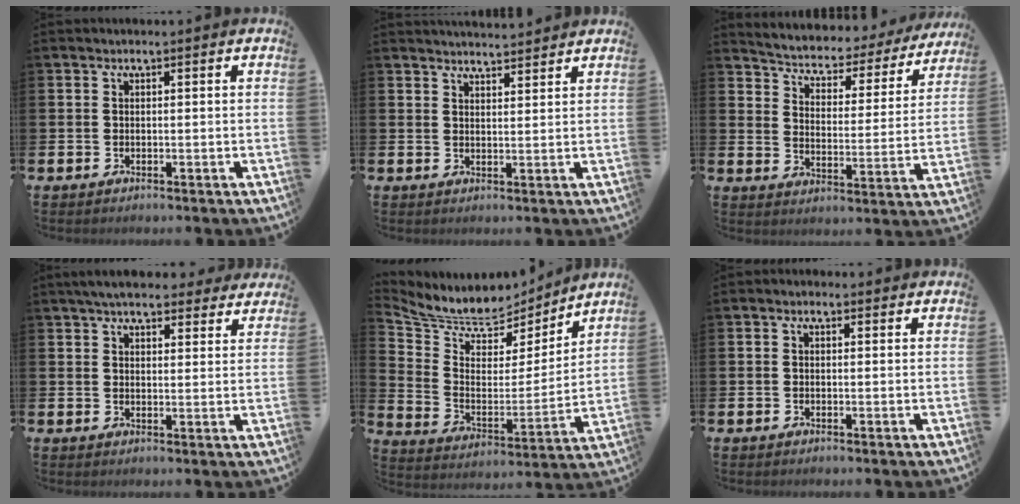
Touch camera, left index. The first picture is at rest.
{"total": 3.1, "force": [3.1, 0.1, -0.3], "torque": [-0.002, -0.018, 0.057]}
{"total": 3.9, "force": [3.6, 1.3, 0.5], "torque": [-0.040, -0.035, 0.052]}
{"total": 5.7, "force": [5.2, 1.6, 1.9], "torque": [-0.043, -0.016, 0.093]}
{"total": 7.7, "force": [7.2, 2.6, 0.9], "torque": [-0.070, -0.056, 0.126]}
{"total": 0.7, "force": [0.1, 0.5, 0.4], "torque": [-0.008, 0.007, 0.000]}